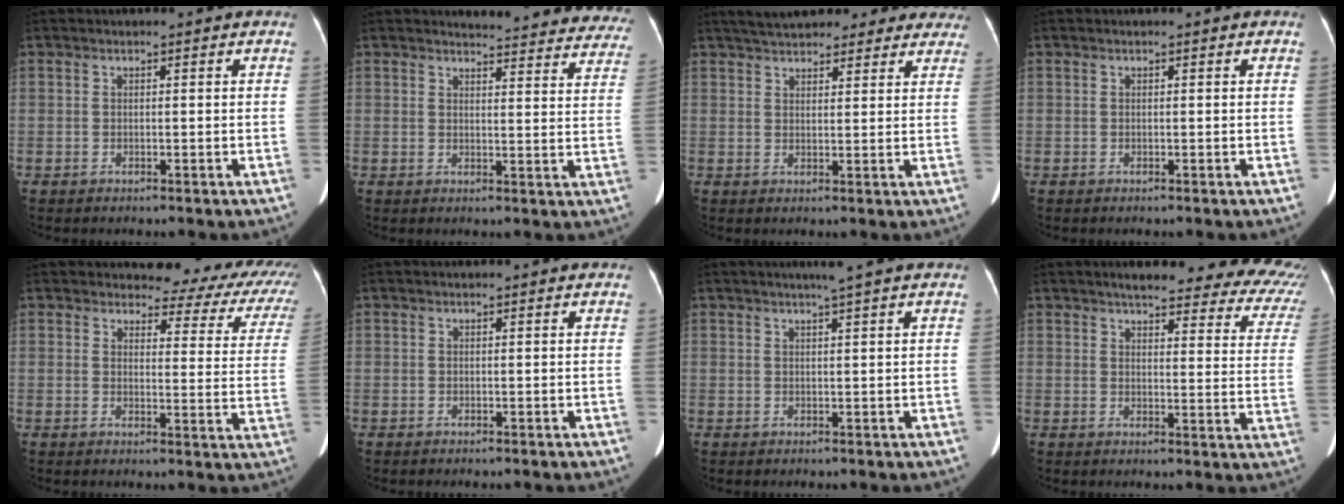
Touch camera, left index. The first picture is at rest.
{"total": 20.2, "force": [19.5, 3.7, 4.2], "torque": [-0.031, -0.073, 0.199]}
{"total": 19.7, "force": [17.3, 6.3, 7.0], "torque": [-0.105, 0.034, 0.218]}
{"total": 0.0}
{"total": 13.0, "force": [11.5, 4.3, 4.1], "torque": [-0.015, -0.035, 0.096]}
{"total": 1.2, "force": [1.1, 0.1, 0.3], "torque": [-0.012, 0.015, 0.012]}
{"total": 2.8, "force": [2.1, -0.8, 1.6], "torque": [-0.021, 0.002, 0.035]}
{"total": 21.6, "force": [19.1, 5.0, 8.7], "torque": [-0.084, -0.035, 0.196]}